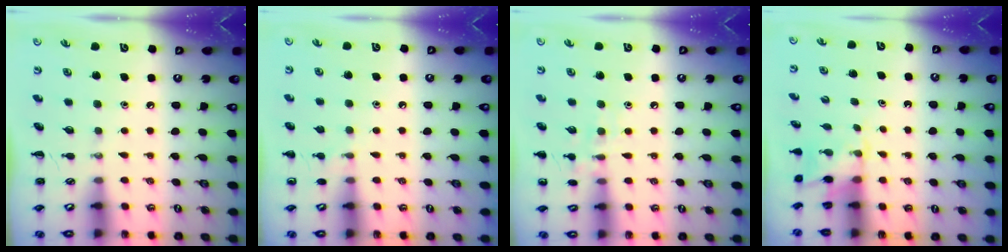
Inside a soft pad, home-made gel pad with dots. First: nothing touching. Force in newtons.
{"total": 5.2, "press": 4.9, "slide": 1.5}
{"total": 8.7, "press": 8.5, "slide": 1.9}
{"total": 2.6, "press": 2.5, "slide": 0.6}